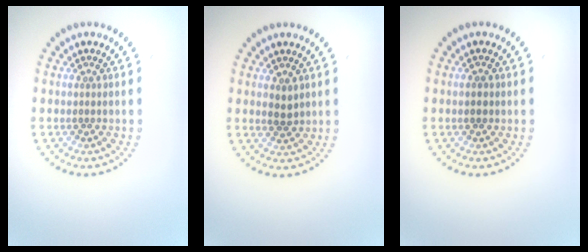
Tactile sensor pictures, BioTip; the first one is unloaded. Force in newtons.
{"total": 1.5, "press": 1.5, "slide": 0.4}
{"total": 1.1, "press": 1.1, "slide": 0.2}